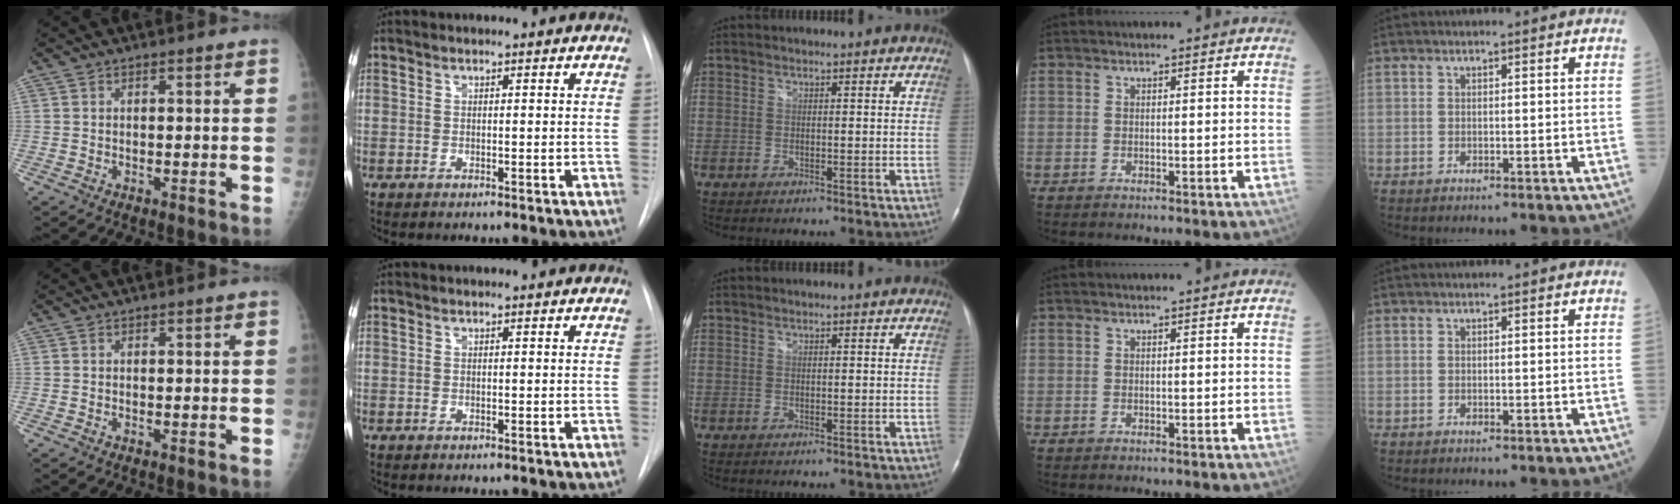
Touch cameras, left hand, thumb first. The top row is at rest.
{}